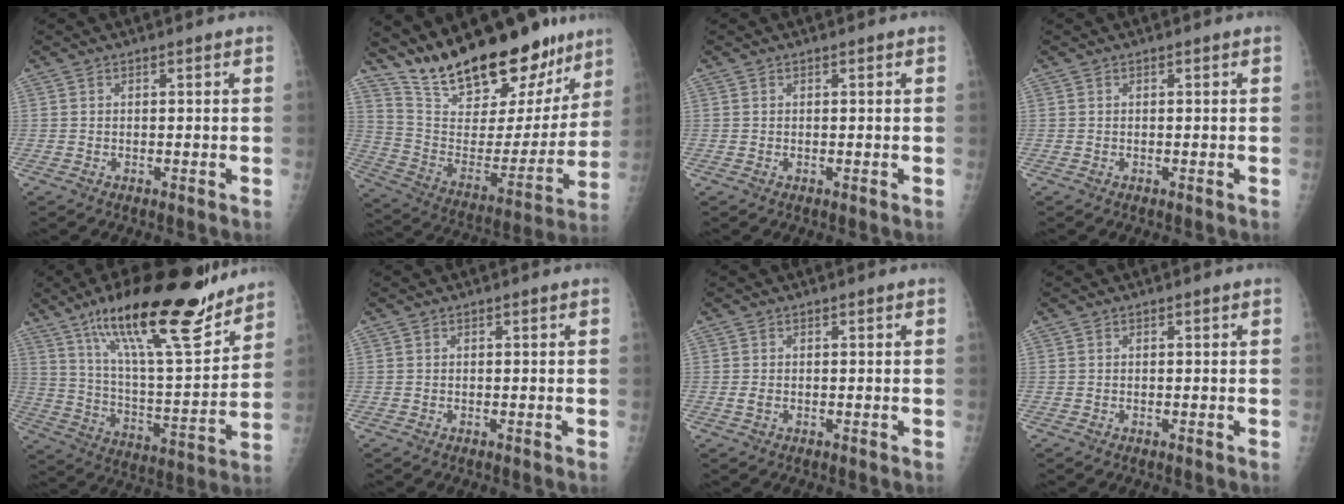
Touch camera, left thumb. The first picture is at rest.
{"total": 26.0, "force": [20.2, 9.4, 13.3], "torque": [-0.173, -0.098, 0.325]}
{"total": 0.0}
{"total": 0.0}
{"total": 24.4, "force": [17.3, 5.8, 16.2], "torque": [-0.235, -0.076, 0.291]}
{"total": 0.0}
{"total": 1.1, "force": [-0.1, 0.7, 0.9], "torque": [-0.020, -0.002, -0.003]}
{"total": 0.0}